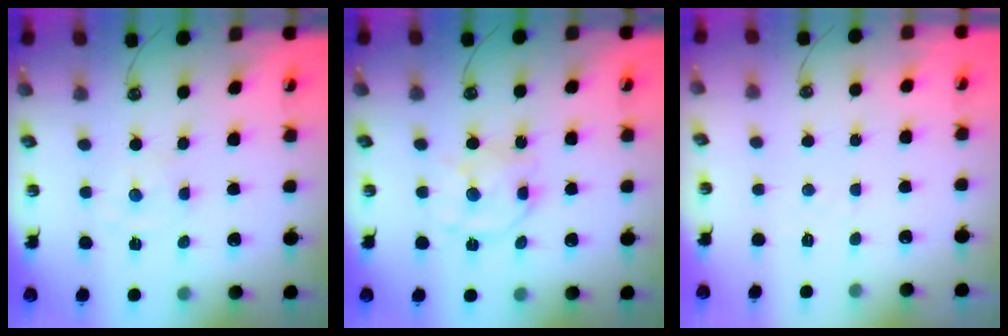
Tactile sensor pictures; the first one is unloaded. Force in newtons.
{"total": 11.5, "press": 11.4, "slide": 1.0}
{"total": 2.3, "press": 2.2, "slide": 0.4}